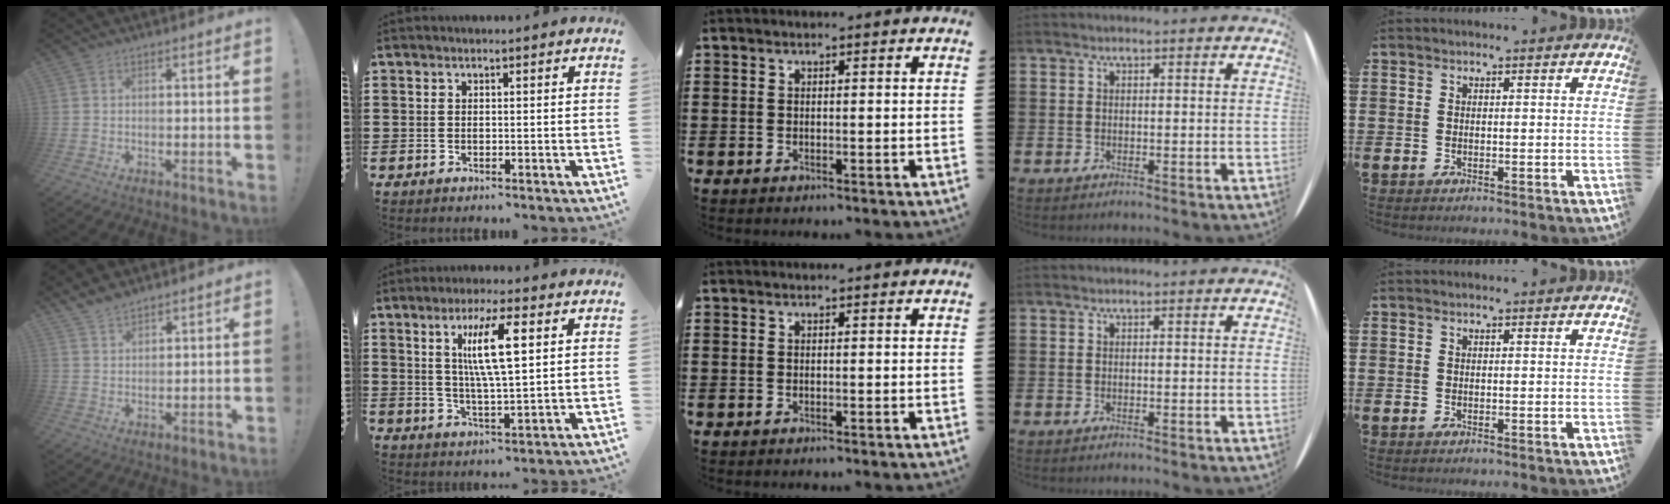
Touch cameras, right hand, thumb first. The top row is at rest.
{"thumb": {"total": 4.3, "force": [3.8, 1.5, 1.4], "torque": [-0.025, -0.022, 0.073]}, "index": {"total": 8.9, "force": [2.9, 1.6, 8.3], "torque": [-0.168, 0.007, 0.045]}}